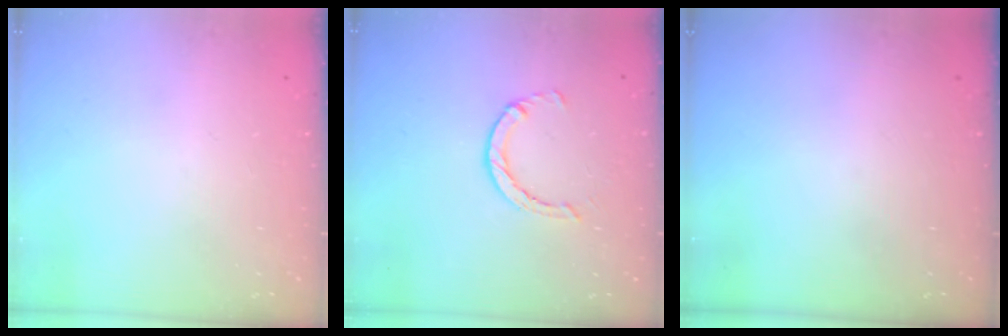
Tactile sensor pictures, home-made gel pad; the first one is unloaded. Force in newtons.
{"total": 2.4, "press": 2.4, "slide": 0.4}
{"total": 0.0}